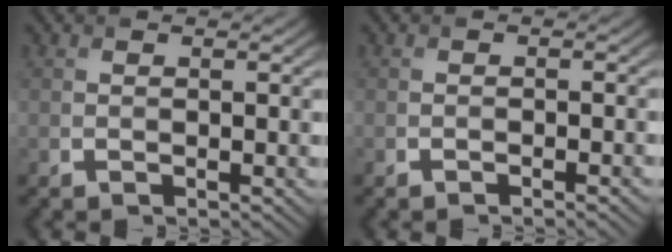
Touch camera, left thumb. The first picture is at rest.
{"total": 1.1, "force": [-0.8, 0.2, 0.7], "torque": [-0.003, 0.004, -0.015]}